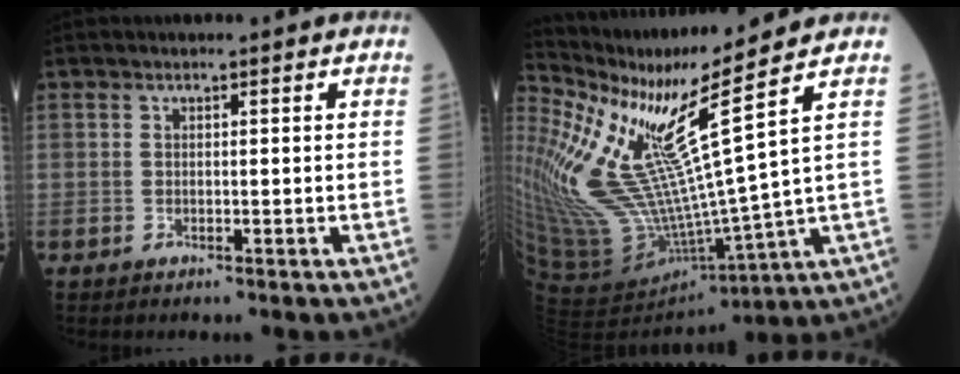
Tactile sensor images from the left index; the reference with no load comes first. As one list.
[{"total": 18.9, "force": [10.7, -2.4, 15.4], "torque": [-0.297, -0.042, 0.212]}]